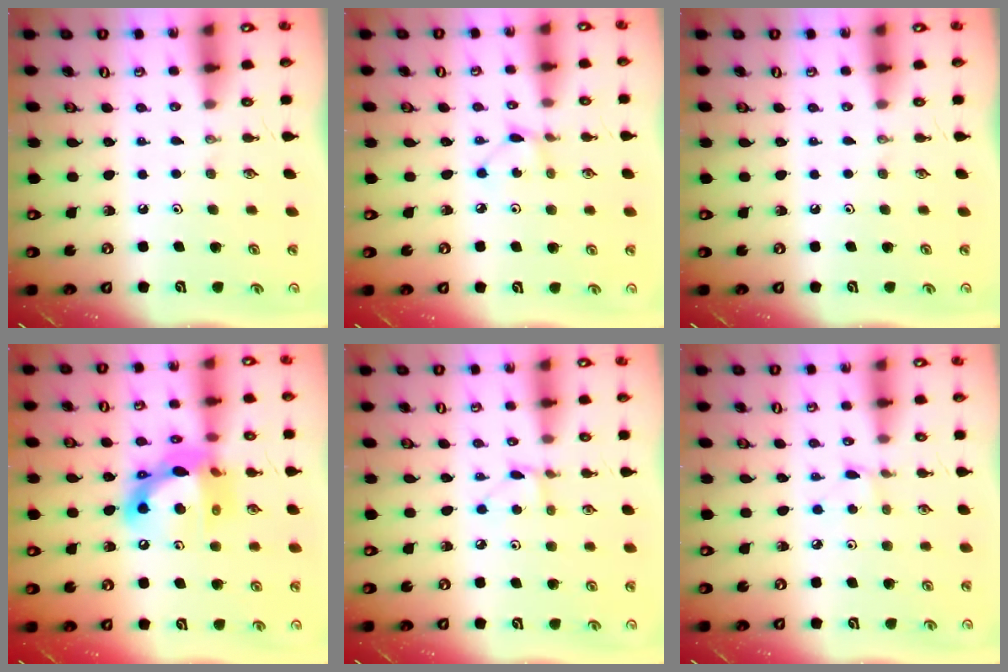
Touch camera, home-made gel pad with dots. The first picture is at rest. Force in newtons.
{"total": 1.9, "press": 1.9, "slide": 0.1}
{"total": 0.0}
{"total": 15.4, "press": 15.3, "slide": 1.5}
{"total": 3.2, "press": 3.1, "slide": 0.4}
{"total": 2.2, "press": 2.2, "slide": 0.3}